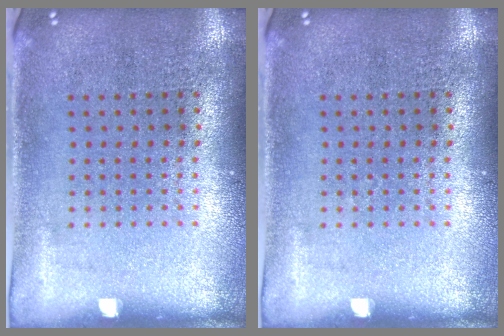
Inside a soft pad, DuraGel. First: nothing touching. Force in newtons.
{"total": 0.0}